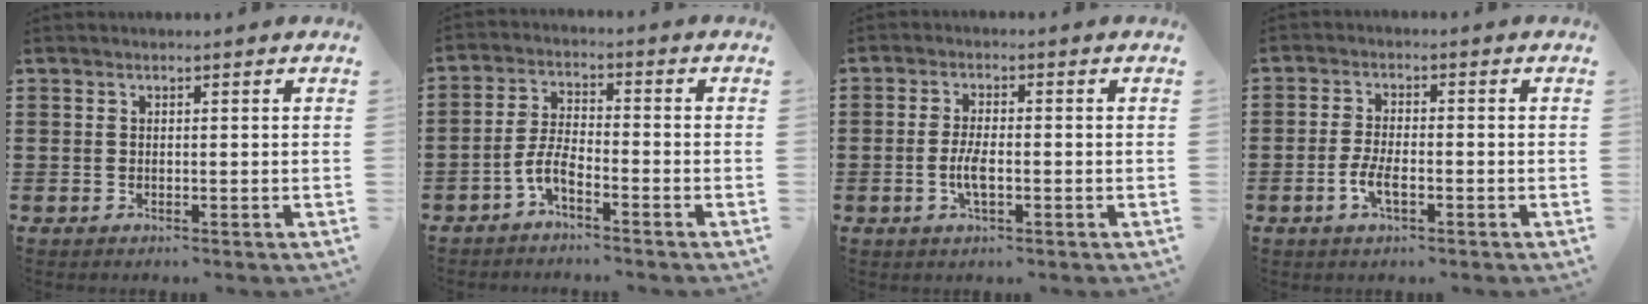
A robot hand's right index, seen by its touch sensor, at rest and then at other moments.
{"total": 4.8, "force": [-3.0, 1.0, 3.6], "torque": [-0.099, -0.009, -0.065]}
{"total": 3.9, "force": [-1.0, 1.2, 3.5], "torque": [-0.077, -0.004, -0.021]}
{"total": 3.8, "force": [-1.5, 1.5, 3.1], "torque": [-0.075, -0.003, -0.032]}